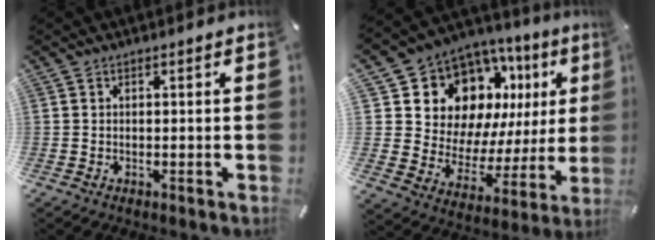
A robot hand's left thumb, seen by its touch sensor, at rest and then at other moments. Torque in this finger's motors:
{"motor_torque": [1.15, 2.36, 1.47, -1.31, 0.07]}